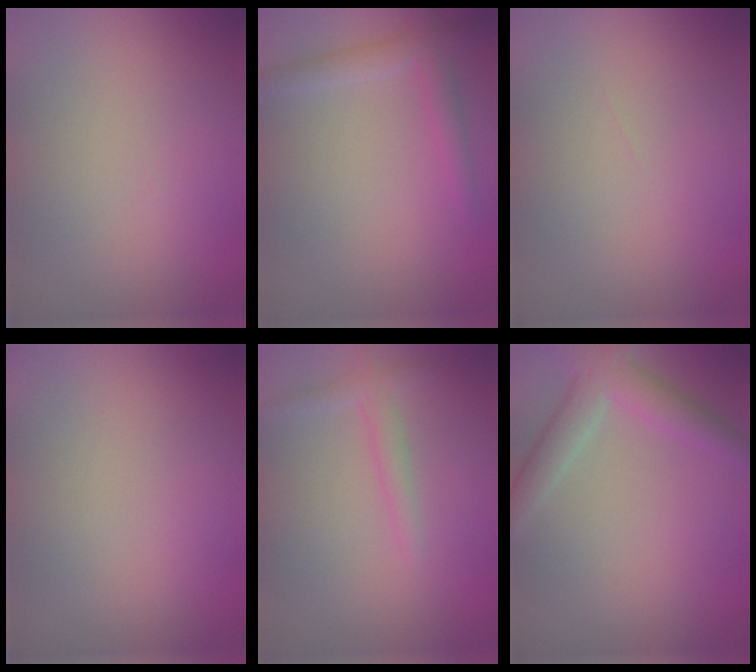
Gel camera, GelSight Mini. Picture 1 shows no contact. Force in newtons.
{"total": 2.3, "press": 2.3, "slide": 0.1}
{"total": 0.0}
{"total": 0.0}
{"total": 1.3, "press": 1.3, "slide": 0.1}
{"total": 3.7, "press": 3.7, "slide": 0.2}